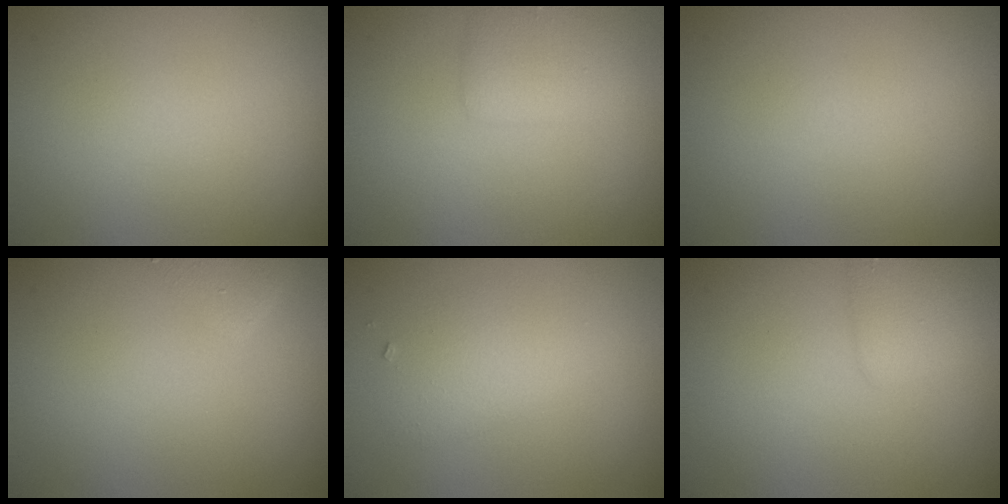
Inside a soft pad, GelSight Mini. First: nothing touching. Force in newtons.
{"total": 2.1, "press": 2.1, "slide": 0.2}
{"total": 0.0}
{"total": 1.7, "press": 1.7, "slide": 0.1}
{"total": 2.3, "press": 2.3, "slide": 0.2}
{"total": 2.0, "press": 2.0, "slide": 0.0}